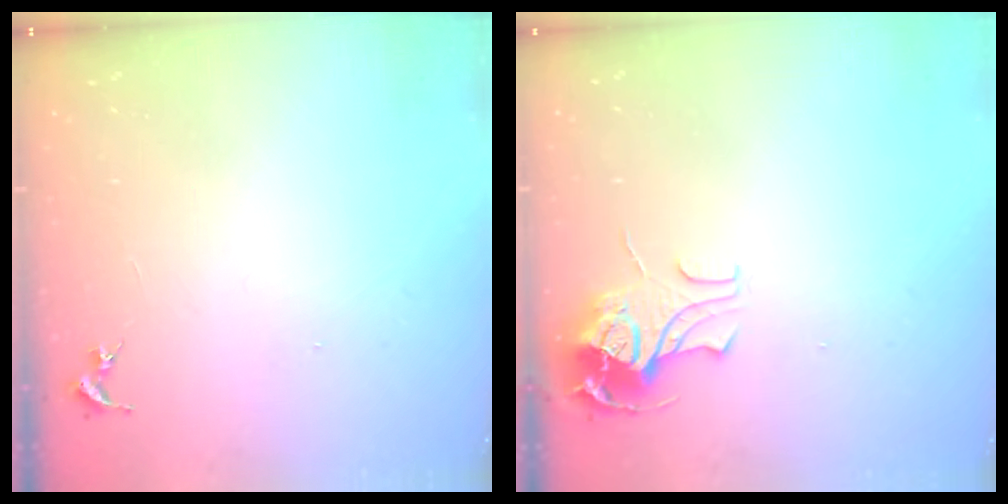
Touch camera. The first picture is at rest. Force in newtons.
{"total": 9.9, "press": 9.9, "slide": 1.2}